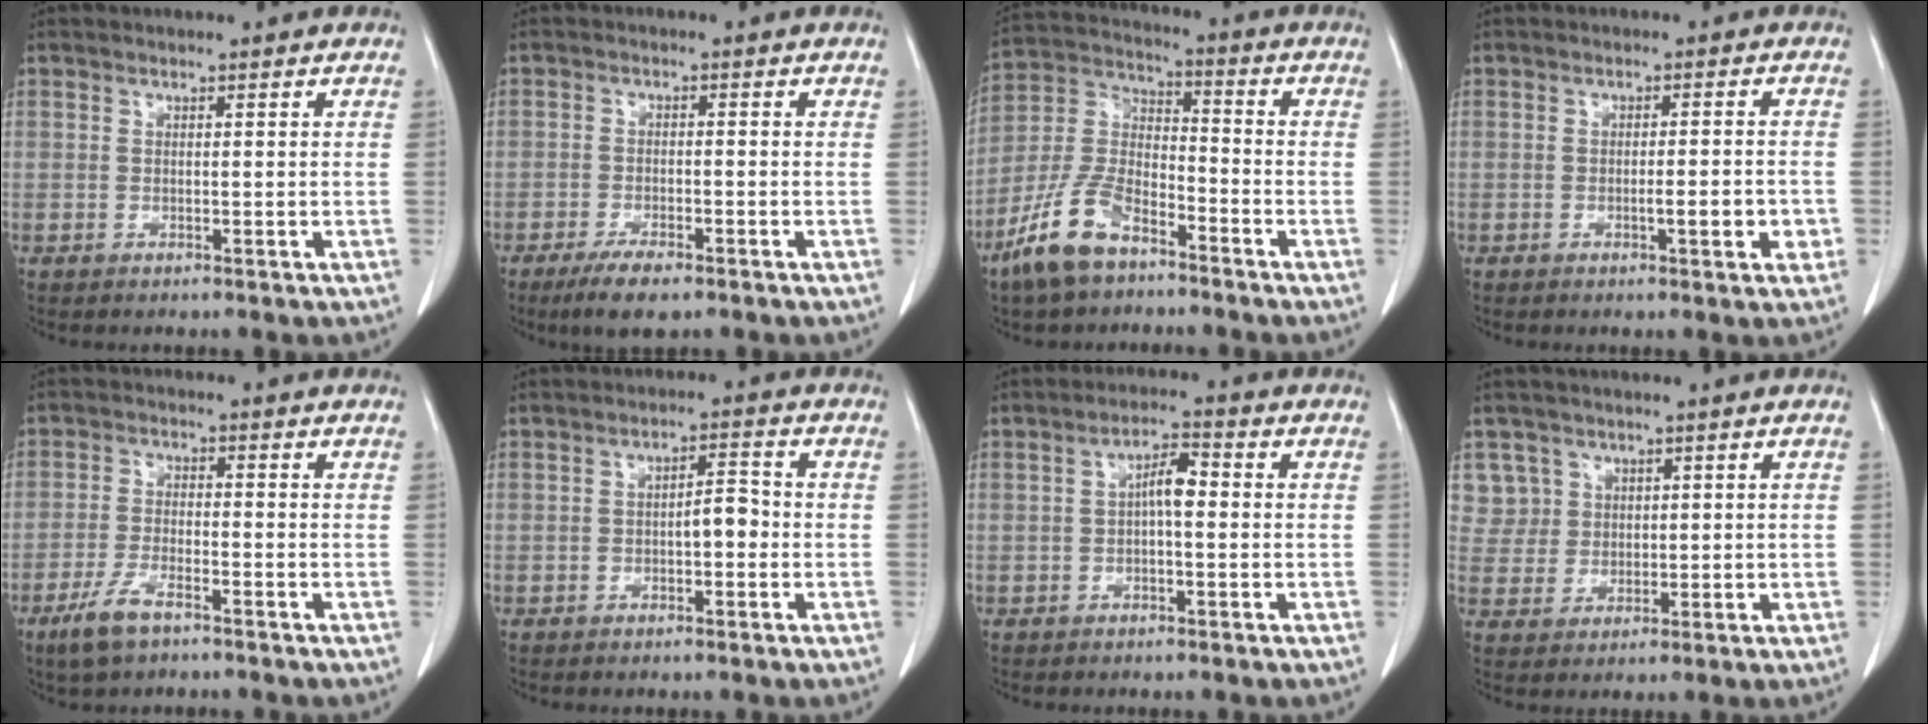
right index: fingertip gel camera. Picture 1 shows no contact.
{"total": 5.1, "force": [-3.5, 1.3, 3.4], "torque": [-0.067, -0.008, -0.057]}
{"total": 11.8, "force": [-8.0, 4.8, 7.3], "torque": [-0.172, -0.004, -0.160]}
{"total": 3.8, "force": [-1.0, 0.8, 3.6], "torque": [-0.047, 0.002, -0.009]}
{"total": 5.6, "force": [-3.8, 1.4, 3.8], "torque": [-0.091, -0.009, -0.070]}
{"total": 3.5, "force": [-0.4, 1.3, 3.2], "torque": [-0.042, 0.015, -0.005]}
{"total": 4.0, "force": [0.0, 1.1, 3.8], "torque": [-0.067, 0.014, -0.002]}
{"total": 5.2, "force": [2.5, 4.5, -0.5], "torque": [0.032, 0.010, 0.054]}